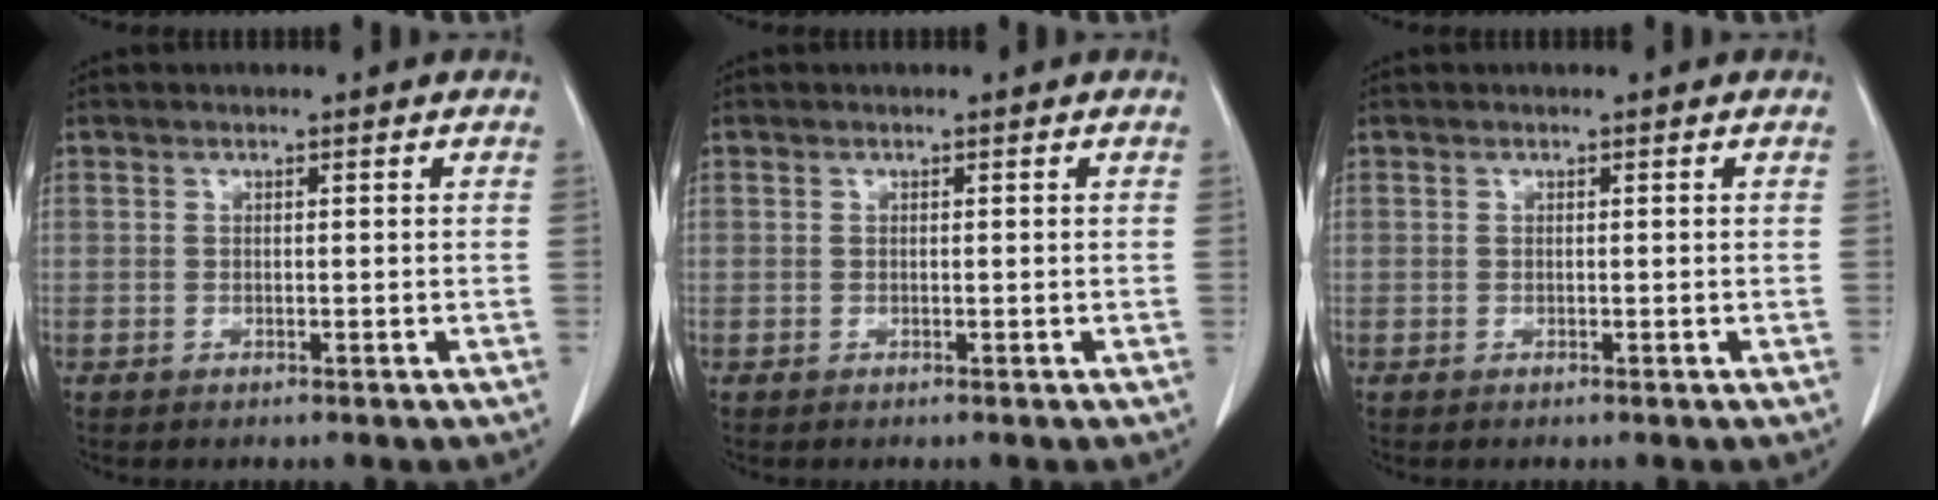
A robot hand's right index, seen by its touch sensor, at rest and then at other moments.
{"total": 0.0}
{"total": 0.0}